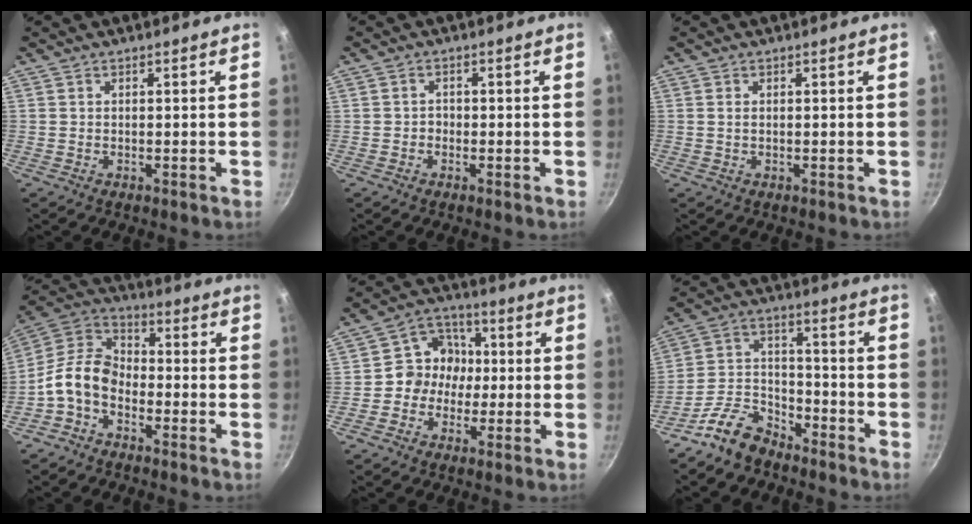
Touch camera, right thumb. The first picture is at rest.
{"total": 1.2, "force": [-0.6, 1.0, 0.4], "torque": [-0.002, 0.005, -0.011]}
{"total": 0.8, "force": [0.1, 0.4, 0.6], "torque": [-0.012, 0.001, 0.002]}
{"total": 10.2, "force": [-3.9, 6.8, 6.6], "torque": [-0.113, 0.057, -0.099]}
{"total": 8.3, "force": [-0.7, 7.5, 3.5], "torque": [-0.009, 0.026, -0.029]}
{"total": 9.8, "force": [-7.6, 4.9, 3.6], "torque": [-0.054, 0.080, -0.157]}